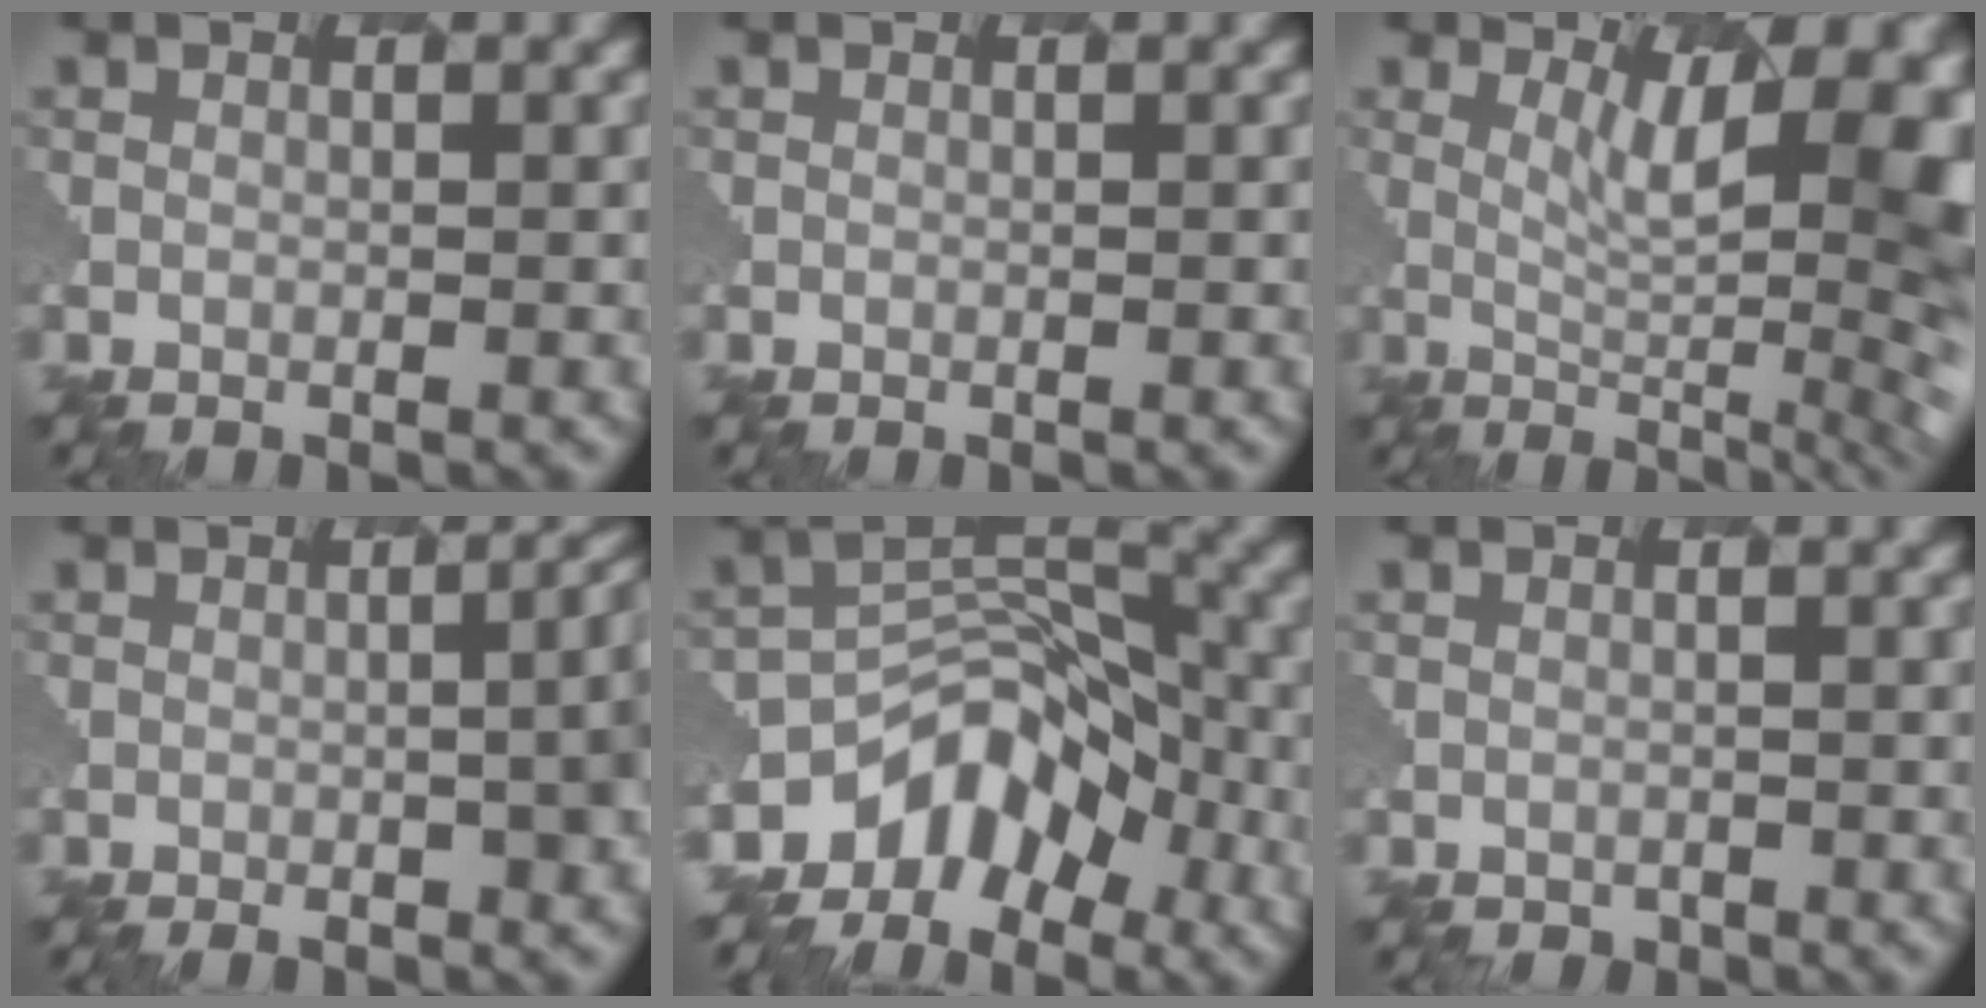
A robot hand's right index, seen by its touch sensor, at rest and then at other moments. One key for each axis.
{"total": 0.0}
{"total": 11.0, "fx": 1.8, "fy": 3.9, "fz": 10.1, "tx": -0.120, "ty": -0.006, "tz": 0.031}
{"total": 7.4, "fx": -1.2, "fy": 3.1, "fz": 6.6, "tx": -0.029, "ty": 0.006, "tz": -0.017}
{"total": 5.8, "fx": -4.3, "fy": 3.4, "fz": 1.8, "tx": -0.020, "ty": 0.000, "tz": -0.083}
{"total": 0.9, "fx": -0.3, "fy": 0.0, "fz": -0.8, "tx": -0.002, "ty": -0.010, "tz": -0.001}